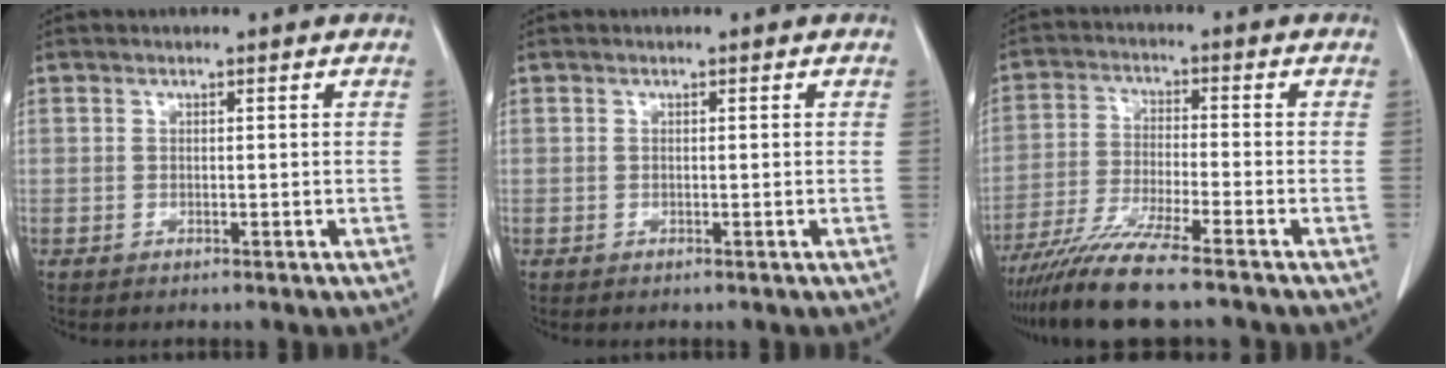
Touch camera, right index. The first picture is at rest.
{"total": 0.0}
{"total": 10.0, "force": [-8.0, -0.6, 5.9], "torque": [-0.108, -0.033, -0.144]}